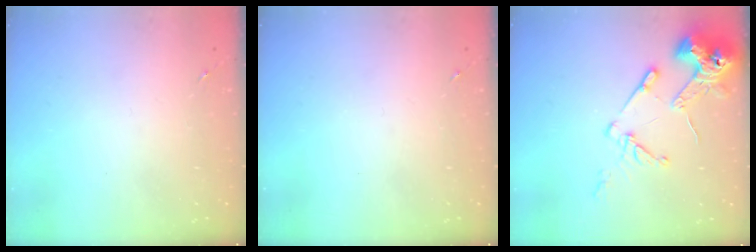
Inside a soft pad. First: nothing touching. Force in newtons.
{"total": 0.0}
{"total": 14.1, "press": 13.9, "slide": 2.0}